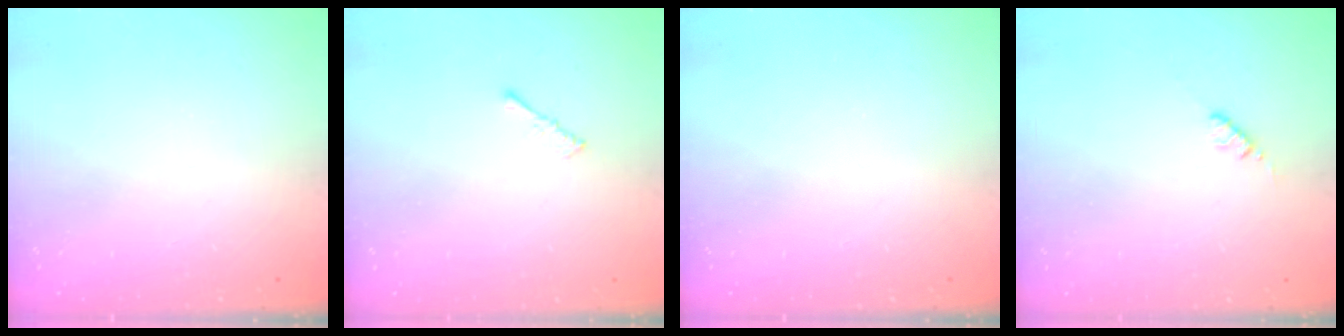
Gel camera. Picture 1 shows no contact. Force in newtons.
{"total": 0.7, "press": 0.6, "slide": 0.3}
{"total": 0.0}
{"total": 2.8, "press": 2.8, "slide": 0.4}